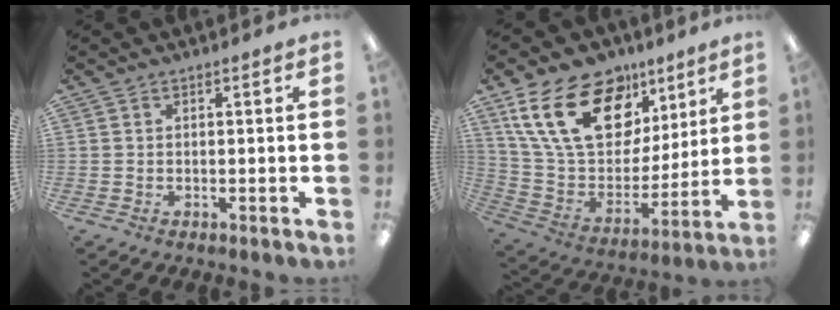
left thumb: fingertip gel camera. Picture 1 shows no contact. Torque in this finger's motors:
{"motor_torque": [0.46, 0.60, 1.75, -1.05, 0.57]}